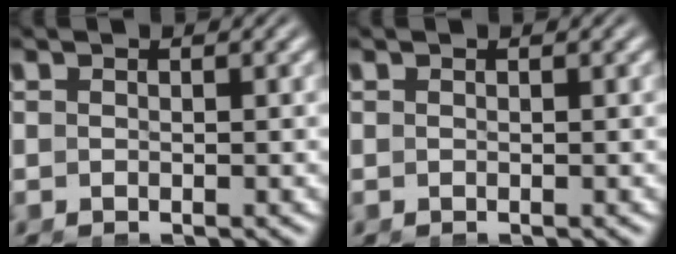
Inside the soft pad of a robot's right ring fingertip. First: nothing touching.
{"total": 0.0}